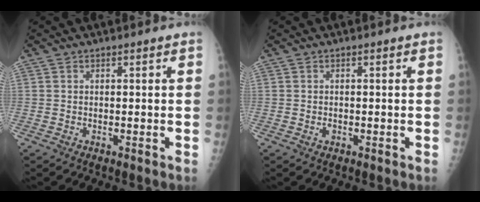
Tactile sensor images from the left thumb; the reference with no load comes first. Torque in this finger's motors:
{"motor_torque": [-0.04, 0.00, 0.07, -0.02, 0.00]}